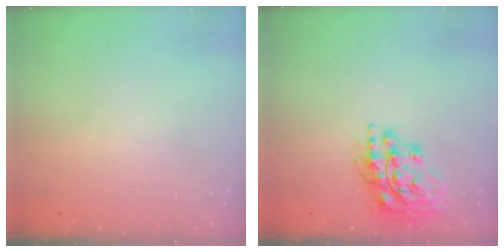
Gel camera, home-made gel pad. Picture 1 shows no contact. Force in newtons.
{"total": 16.9, "press": 16.7, "slide": 2.3}